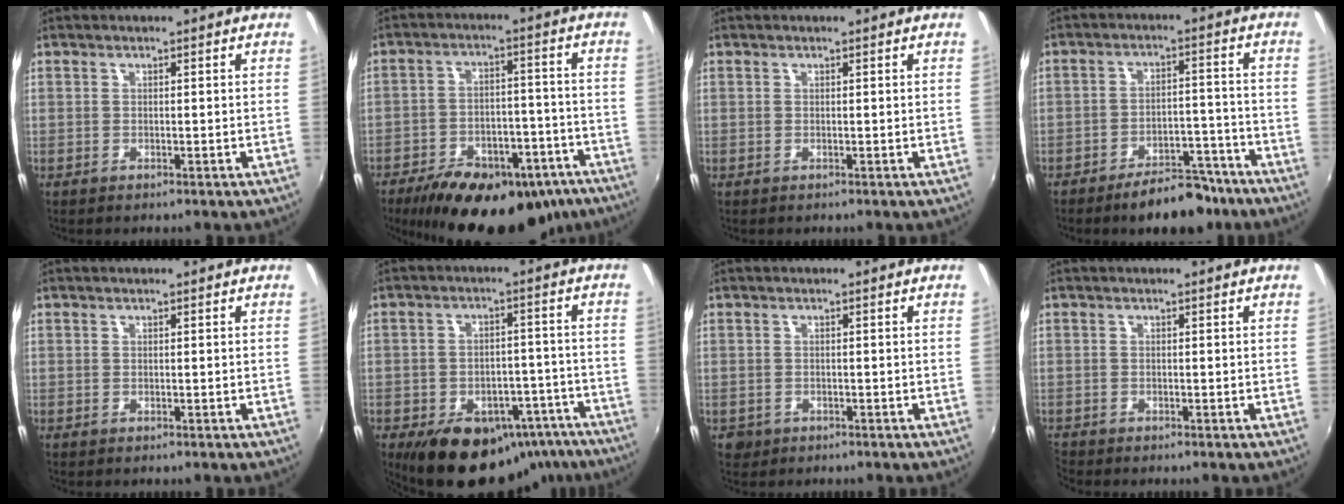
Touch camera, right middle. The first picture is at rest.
{"total": 25.4, "force": [-18.4, 11.4, 13.2], "torque": [-0.231, 0.004, -0.237]}
{"total": 0.0}
{"total": 10.6, "force": [-8.4, 4.2, 5.0], "torque": [-0.082, 0.025, -0.107]}
{"total": 0.0}
{"total": 20.1, "force": [-13.6, 11.1, 9.7], "torque": [-0.164, 0.020, -0.155]}
{"total": 2.2, "force": [-0.9, 1.9, 0.6], "torque": [-0.018, -0.004, -0.013]}
{"total": 1.3, "force": [-1.3, 0.2, -0.2], "torque": [-0.001, -0.006, -0.029]}